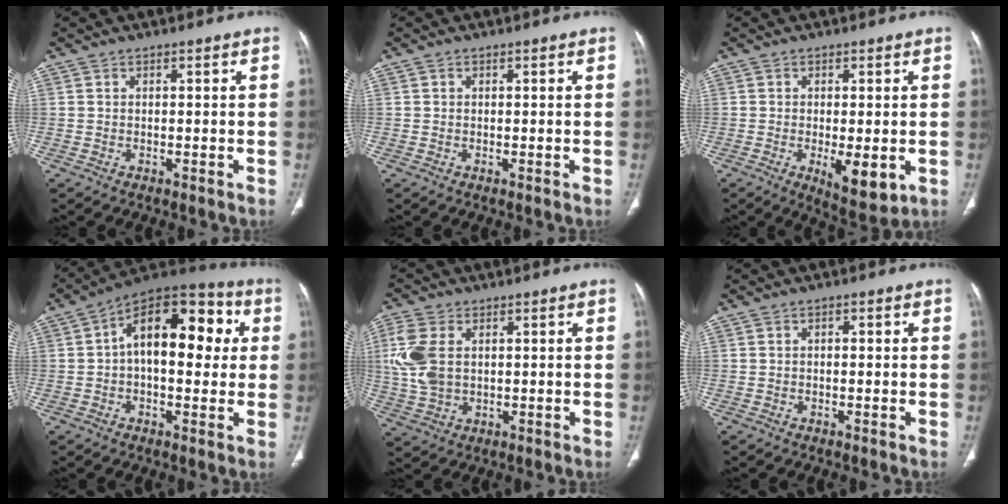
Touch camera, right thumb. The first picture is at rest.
{"total": 0.0}
{"total": 7.6, "force": [-1.8, 2.9, 6.8], "torque": [-0.099, -0.020, -0.020]}
{"total": 18.2, "force": [2.8, 10.0, 14.9], "torque": [-0.181, 0.038, 0.031]}
{"total": 9.2, "force": [1.6, 6.1, 6.8], "torque": [-0.164, 0.002, 0.039]}
{"total": 0.7, "force": [0.1, 0.4, 0.6], "torque": [-0.012, 0.002, 0.001]}